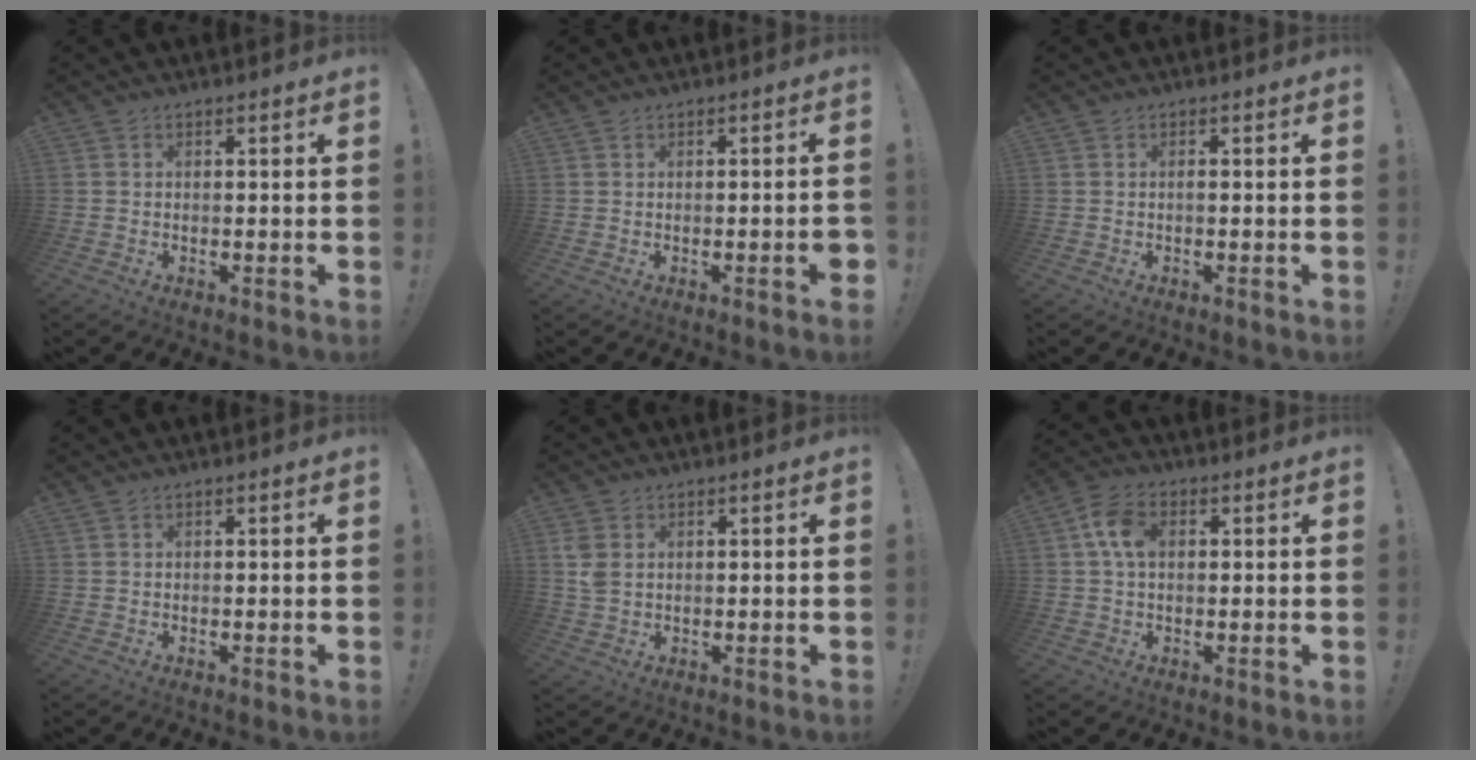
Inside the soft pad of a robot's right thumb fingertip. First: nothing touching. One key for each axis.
{"total": 2.2, "fx": -1.0, "fy": 0.0, "fz": 2.0, "tx": -0.023, "ty": -0.003, "tz": -0.018}
{"total": 0.7, "fx": -0.6, "fy": -0.3, "fz": 0.1, "tx": -0.004, "ty": -0.001, "tz": -0.012}
{"total": 0.0}
{"total": 4.6, "fx": 1.6, "fy": 3.2, "fz": 2.8, "tx": -0.055, "ty": 0.001, "tz": 0.033}
{"total": 8.2, "fx": 1.6, "fy": 5.3, "fz": 6.0, "tx": -0.104, "ty": 0.010, "tz": 0.032}